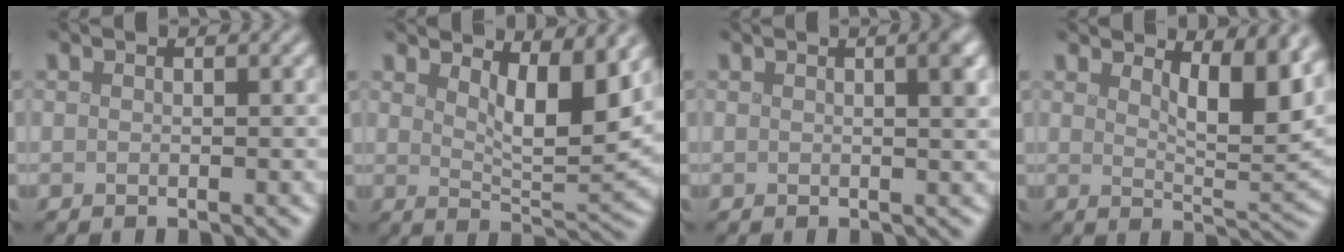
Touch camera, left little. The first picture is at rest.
{"total": 5.7, "force": [3.1, 1.7, 4.5], "torque": [-0.068, -0.012, 0.051]}
{"total": 2.2, "force": [0.6, 0.5, 2.0], "torque": [-0.018, 0.007, 0.005]}
{"total": 5.8, "force": [3.1, 1.9, 4.6], "torque": [-0.064, -0.009, 0.047]}